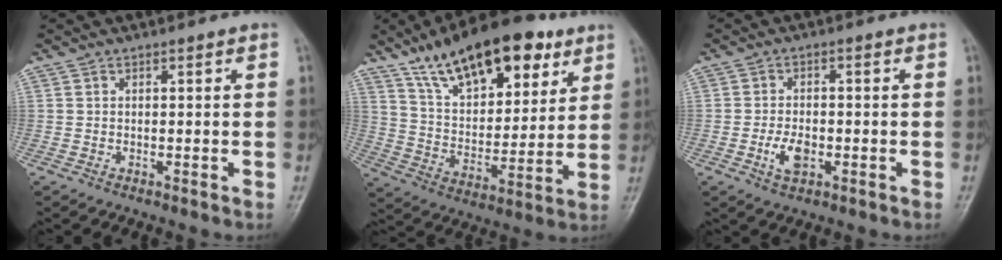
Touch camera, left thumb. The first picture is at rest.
{"total": 22.5, "force": [13.8, 10.2, 14.6], "torque": [-0.198, -0.042, 0.235]}
{"total": 4.5, "force": [-1.5, 2.5, 3.4], "torque": [-0.063, 0.004, -0.026]}